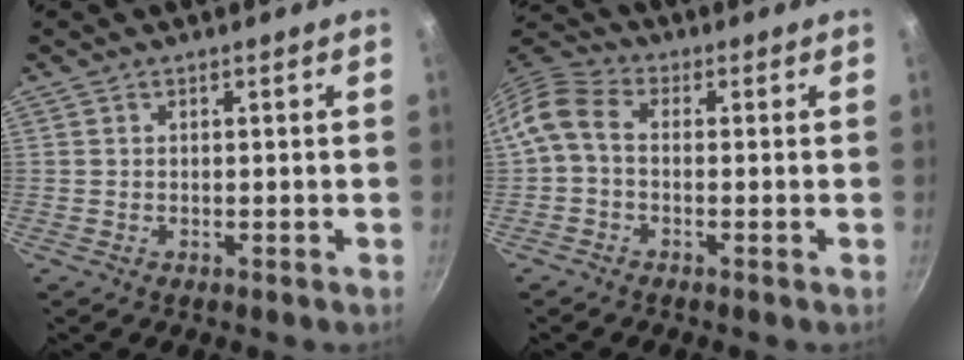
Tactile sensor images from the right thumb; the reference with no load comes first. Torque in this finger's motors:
{"motor_torque": [-0.41, 0.52, -0.29, 0.19, 0.04]}